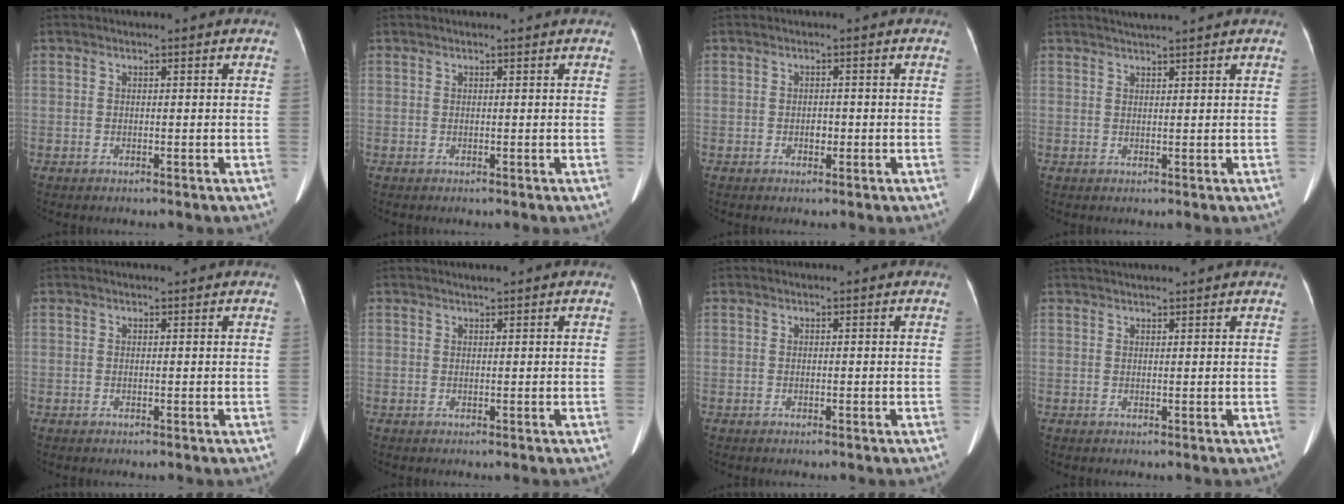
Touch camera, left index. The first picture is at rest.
{"total": 0.5, "force": [0.5, 0.0, 0.1], "torque": [-0.006, -0.001, 0.009]}
{"total": 1.2, "force": [-0.4, 0.8, 0.8], "torque": [-0.013, 0.002, -0.005]}
{"total": 2.7, "force": [2.5, -0.6, 1.0], "torque": [-0.011, 0.016, 0.044]}
{"total": 0.6, "force": [0.6, 0.0, 0.1], "torque": [-0.007, 0.001, 0.009]}
{"total": 0.6, "force": [0.6, -0.1, 0.3], "torque": [-0.013, 0.000, 0.014]}
{"total": 0.0}
{"total": 5.6, "force": [5.2, -0.3, 2.0], "torque": [-0.024, 0.032, 0.069]}